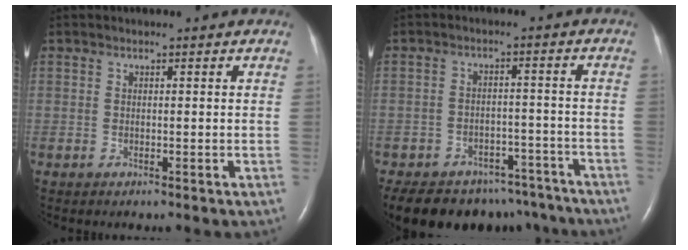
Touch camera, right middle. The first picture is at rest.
{"total": 17.3, "force": [-14.1, 8.3, 5.4], "torque": [-0.113, 0.006, -0.179]}